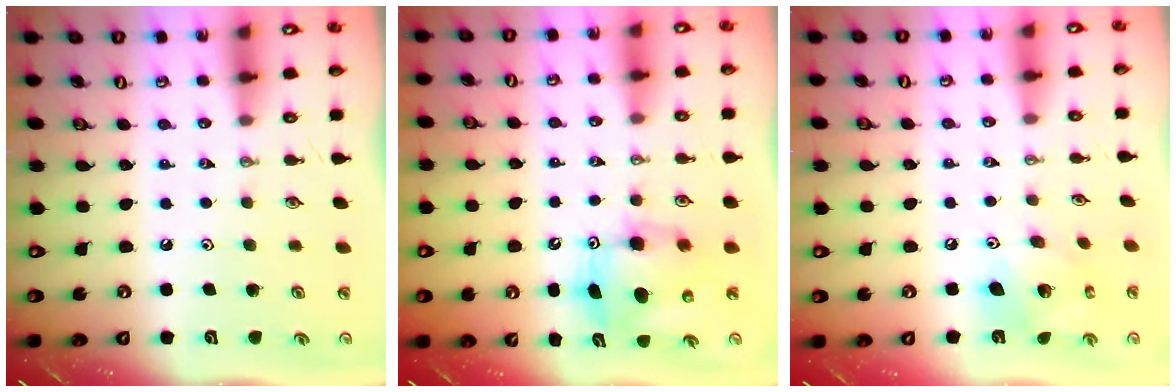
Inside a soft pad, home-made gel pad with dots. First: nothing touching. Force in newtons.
{"total": 8.0, "press": 7.8, "slide": 1.8}
{"total": 11.6, "press": 11.6, "slide": 1.0}